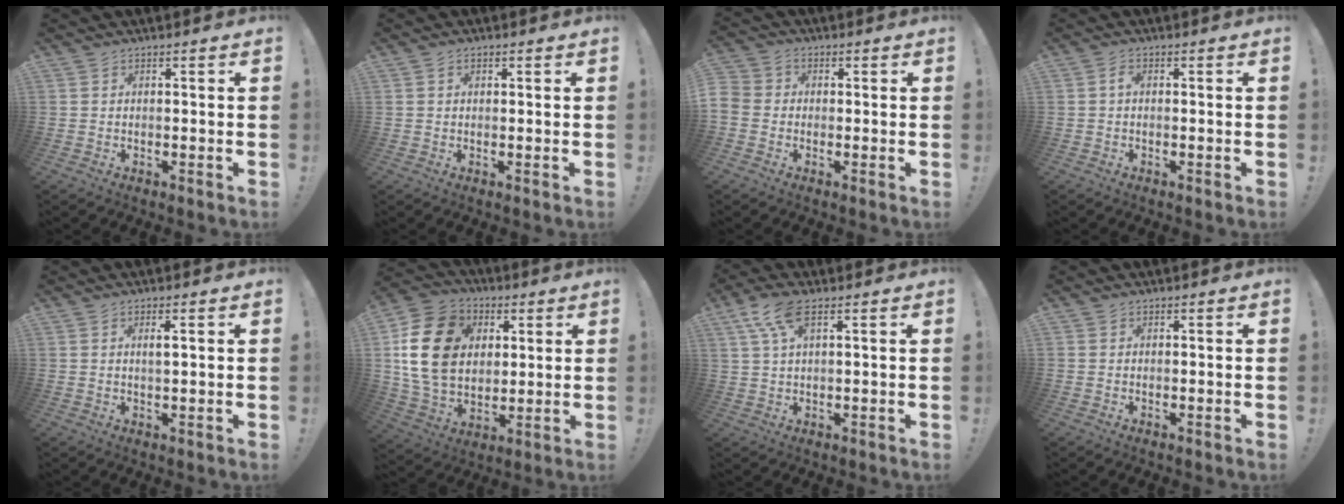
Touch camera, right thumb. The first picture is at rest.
{"total": 0.9, "force": [0.4, 0.6, 0.4], "torque": [-0.005, 0.001, 0.006]}
{"total": 4.5, "force": [-1.5, 3.9, 1.6], "torque": [-0.041, 0.015, -0.028]}
{"total": 1.4, "force": [-0.2, 0.6, 1.2], "torque": [-0.027, 0.008, -0.004]}
{"total": 1.9, "force": [0.5, 0.3, 1.8], "torque": [-0.030, -0.005, 0.006]}
{"total": 20.6, "force": [4.8, 15.9, 12.3], "torque": [-0.225, -0.003, 0.095]}
{"total": 8.0, "force": [3.8, 3.0, 6.3], "torque": [-0.119, 0.001, 0.074]}
{"total": 0.0}